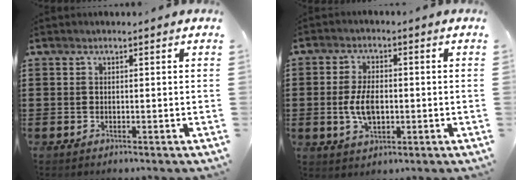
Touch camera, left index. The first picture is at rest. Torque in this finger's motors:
{"motor_torque": [1.24, 0.67, 0.69, 0.10]}